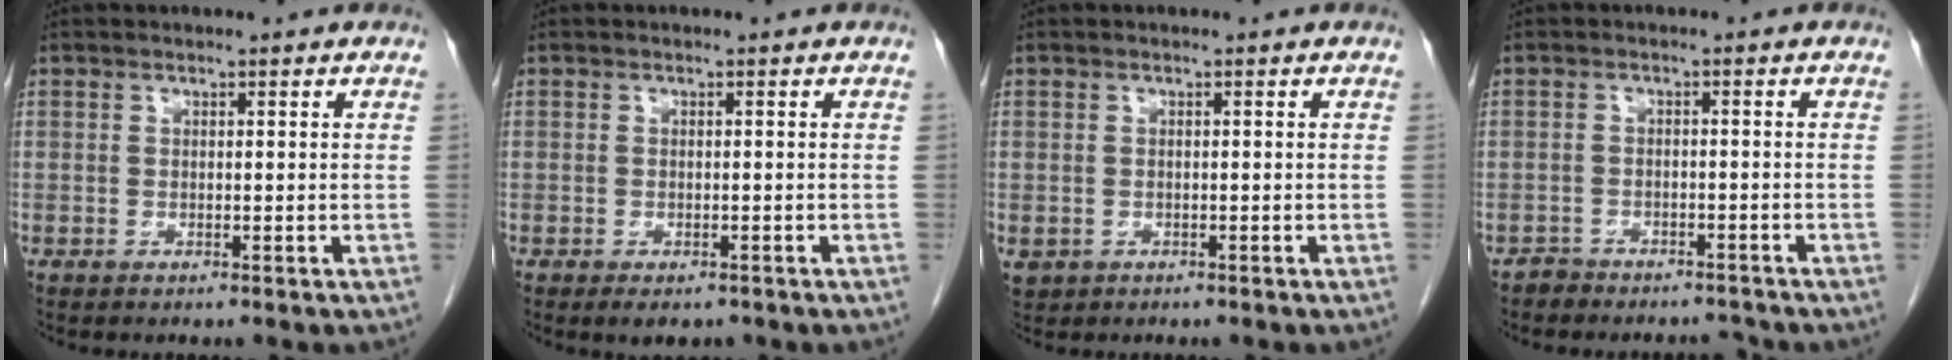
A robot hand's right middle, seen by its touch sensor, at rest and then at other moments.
{"total": 2.9, "force": [-2.1, 1.5, 1.5], "torque": [-0.014, -0.002, -0.022]}
{"total": 1.8, "force": [-0.6, 1.6, 0.7], "torque": [-0.014, -0.001, 0.000]}
{"total": 3.5, "force": [-3.2, 1.4, -0.5], "torque": [0.012, 0.002, -0.053]}